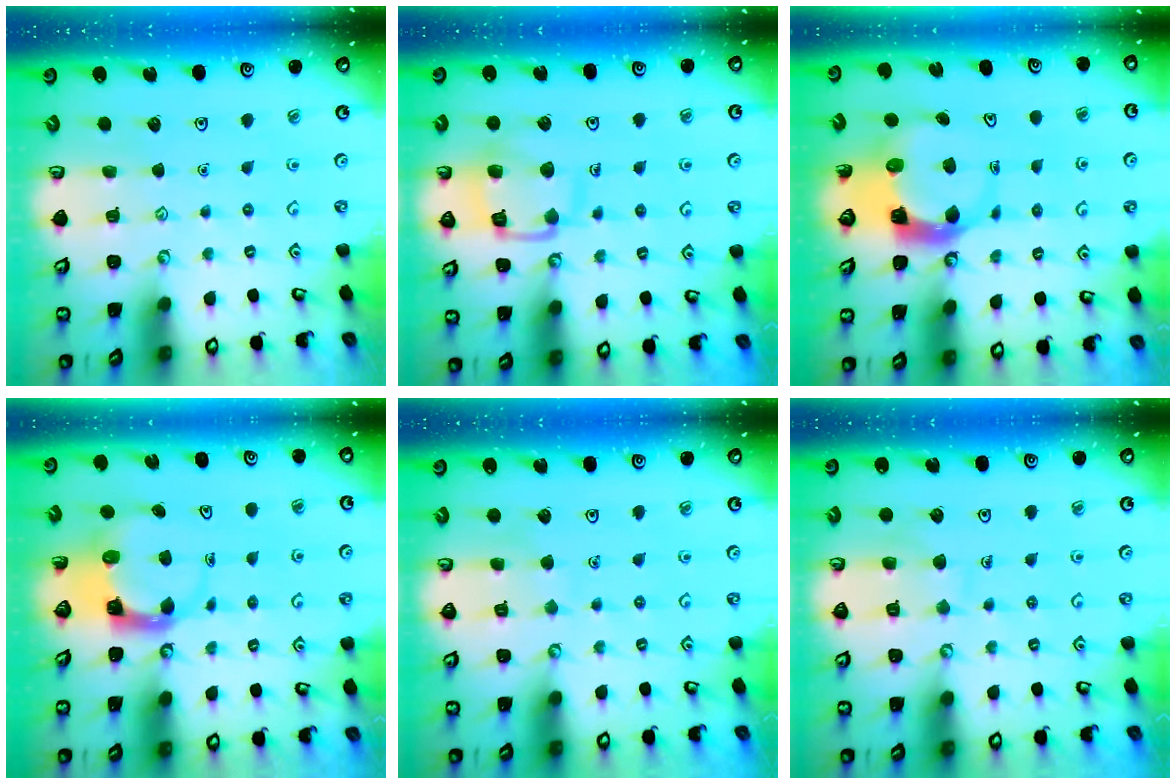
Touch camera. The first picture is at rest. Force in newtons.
{"total": 12.0, "press": 12.0, "slide": 1.2}
{"total": 5.6, "press": 5.5, "slide": 0.6}
{"total": 3.7, "press": 3.6, "slide": 0.6}
{"total": 4.4, "press": 4.3, "slide": 0.4}
{"total": 6.7, "press": 6.6, "slide": 0.7}